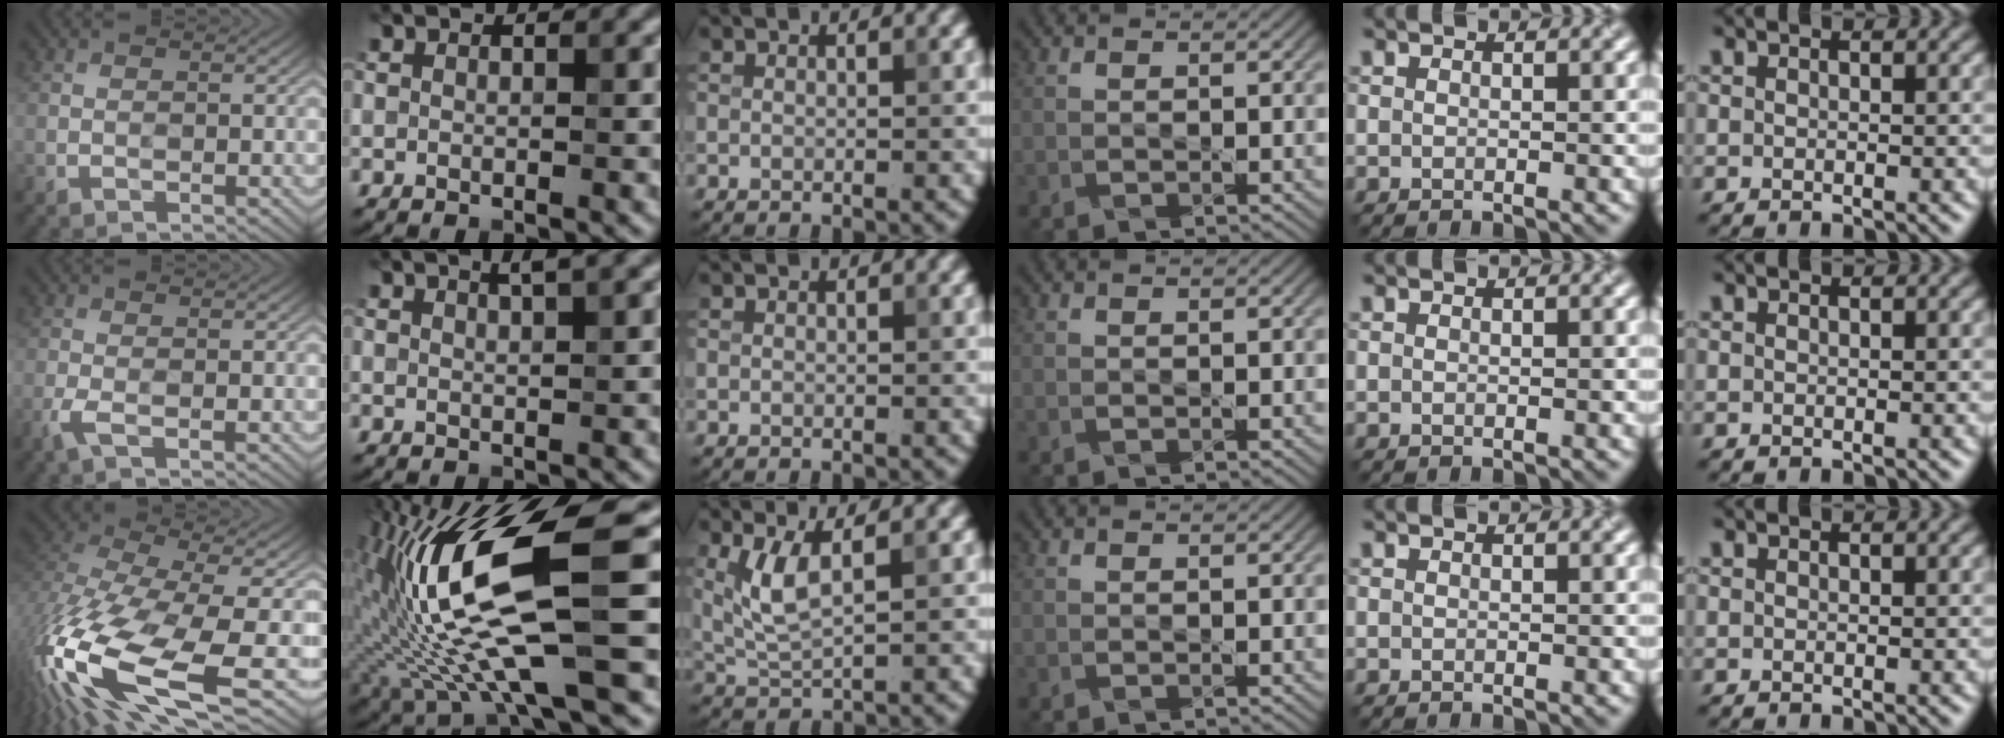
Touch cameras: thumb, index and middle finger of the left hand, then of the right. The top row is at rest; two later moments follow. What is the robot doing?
{"motion": "pour", "object": "cup"}